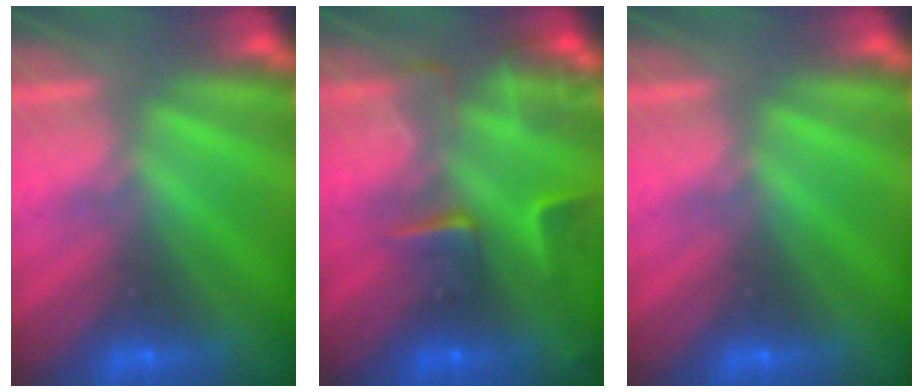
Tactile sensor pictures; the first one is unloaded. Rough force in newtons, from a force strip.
{"total": 8.8}
{"total": 0.0}